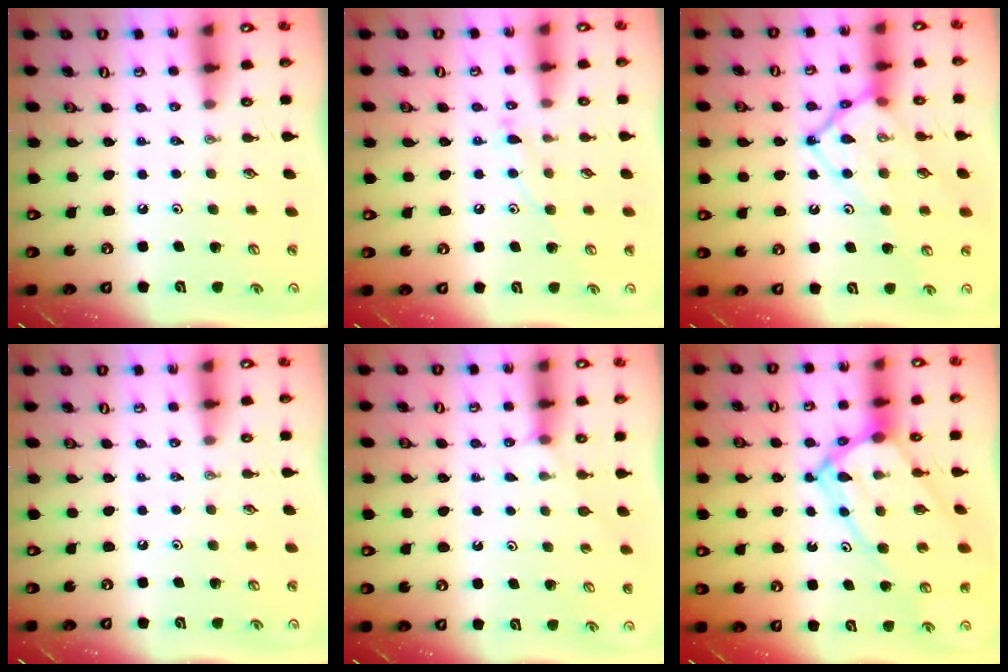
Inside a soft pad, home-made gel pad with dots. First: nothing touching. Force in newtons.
{"total": 8.6, "press": 8.5, "slide": 0.6}
{"total": 14.5, "press": 14.4, "slide": 1.2}
{"total": 0.0}
{"total": 4.2, "press": 4.1, "slide": 0.5}
{"total": 15.7, "press": 15.6, "slide": 1.4}